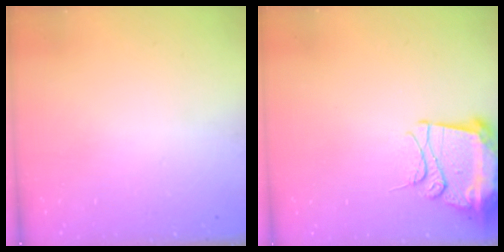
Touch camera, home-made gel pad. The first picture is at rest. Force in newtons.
{"total": 13.1, "press": 13.1, "slide": 1.4}